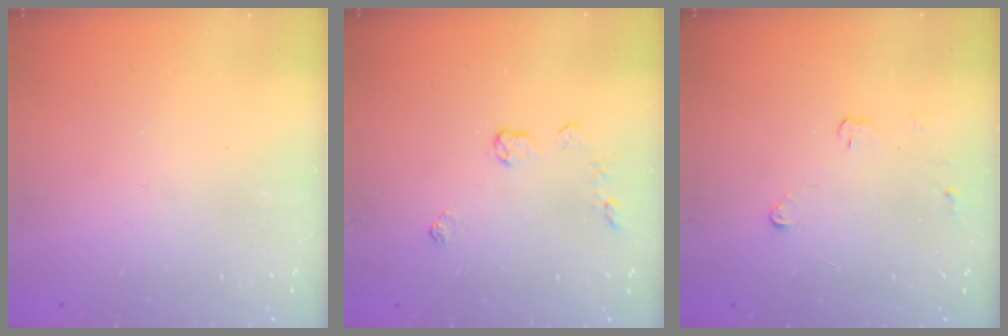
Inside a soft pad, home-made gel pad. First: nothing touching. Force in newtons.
{"total": 4.3, "press": 4.3, "slide": 0.6}
{"total": 2.9, "press": 2.9, "slide": 0.4}